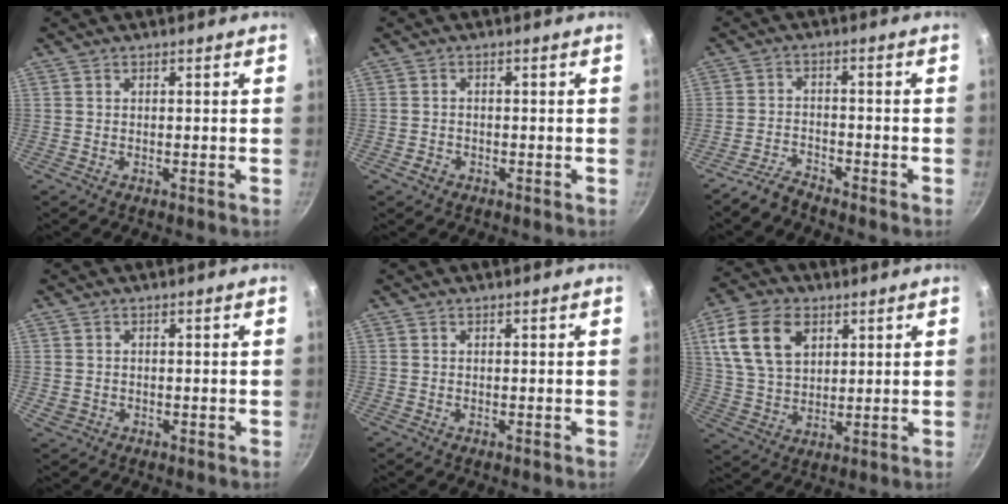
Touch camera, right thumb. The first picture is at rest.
{"total": 1.8, "force": [-0.9, 1.4, 0.6], "torque": [-0.007, 0.011, -0.014]}
{"total": 3.8, "force": [-3.6, 0.9, 0.8], "torque": [-0.019, 0.030, -0.073]}
{"total": 1.7, "force": [-0.3, 1.5, 0.8], "torque": [-0.012, 0.002, -0.002]}
{"total": 0.0}
{"total": 13.8, "force": [5.1, 9.2, 8.9], "torque": [-0.154, -0.006, 0.100]}